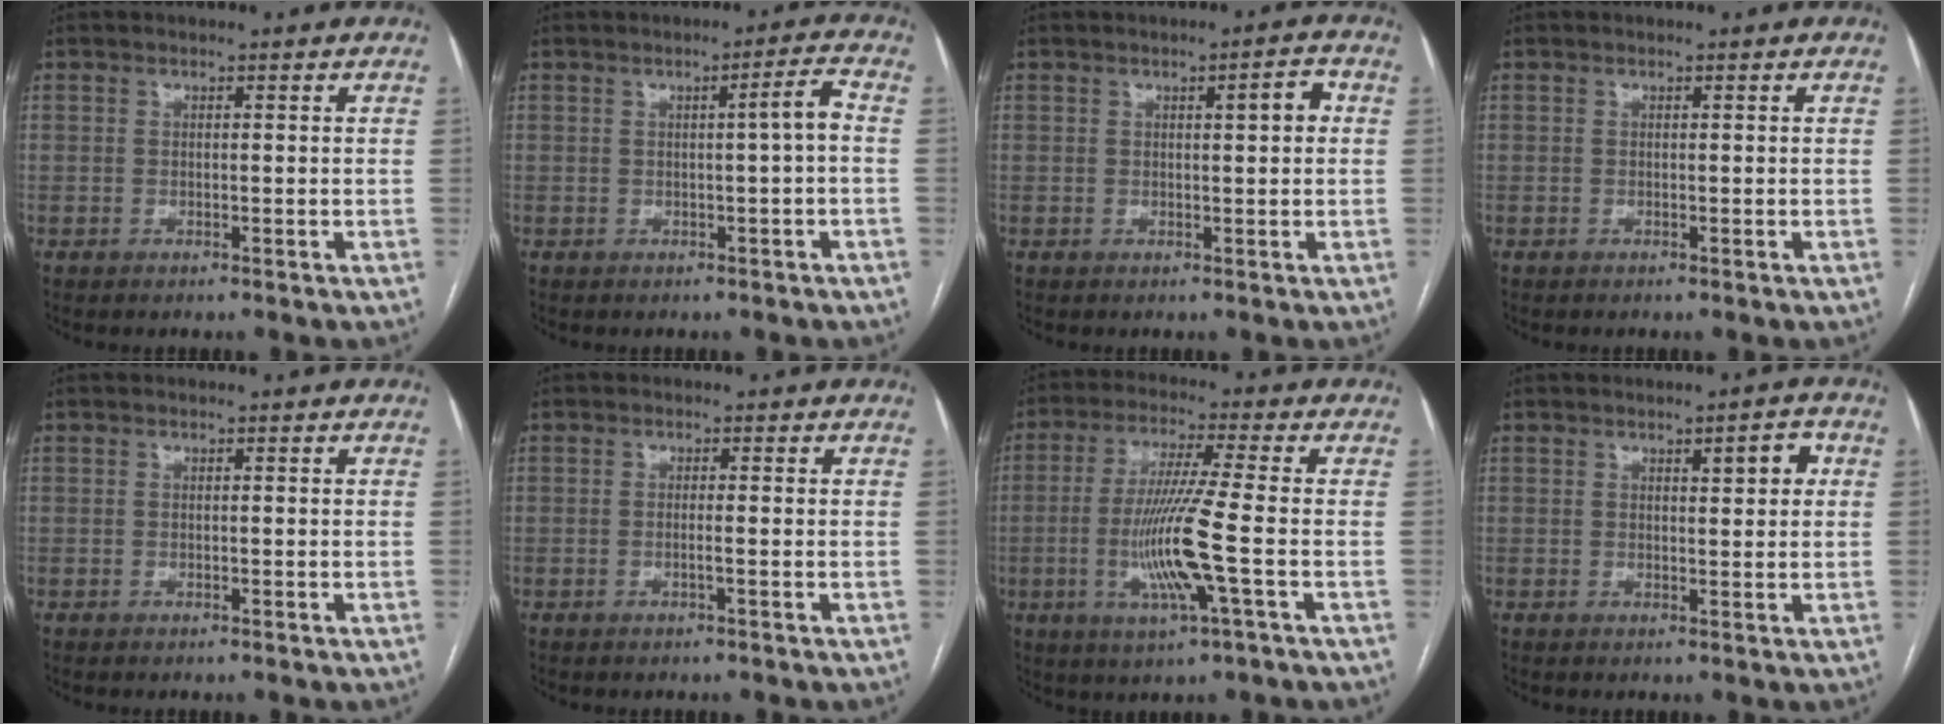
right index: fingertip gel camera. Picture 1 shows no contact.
{"total": 3.0, "force": [-0.1, -0.3, 3.0], "torque": [-0.041, 0.005, 0.001]}
{"total": 3.0, "force": [0.7, 0.6, 2.8], "torque": [-0.037, 0.009, 0.008]}
{"total": 0.0}
{"total": 0.0}
{"total": 0.9, "force": [-0.3, -0.2, 0.8], "torque": [-0.013, 0.001, -0.004]}
{"total": 10.9, "force": [-2.4, -0.8, 10.6], "torque": [-0.214, -0.014, -0.047]}
{"total": 3.3, "force": [1.2, 0.9, 2.9], "torque": [-0.038, 0.003, 0.017]}